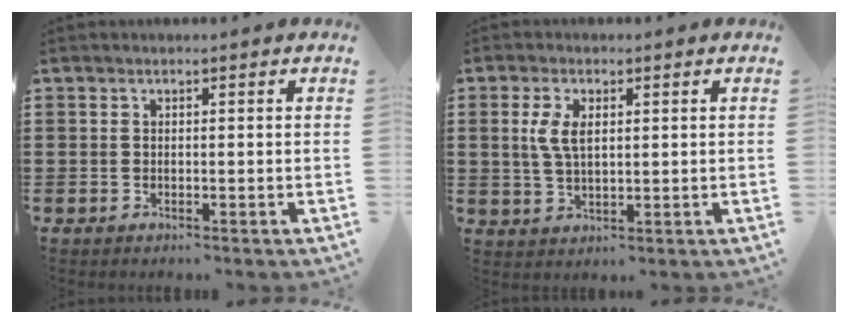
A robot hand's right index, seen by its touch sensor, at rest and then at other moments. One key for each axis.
{"total": 4.3, "fx": 1.1, "fy": 1.5, "fz": 3.8, "tx": -0.082, "ty": 0.006, "tz": 0.017}